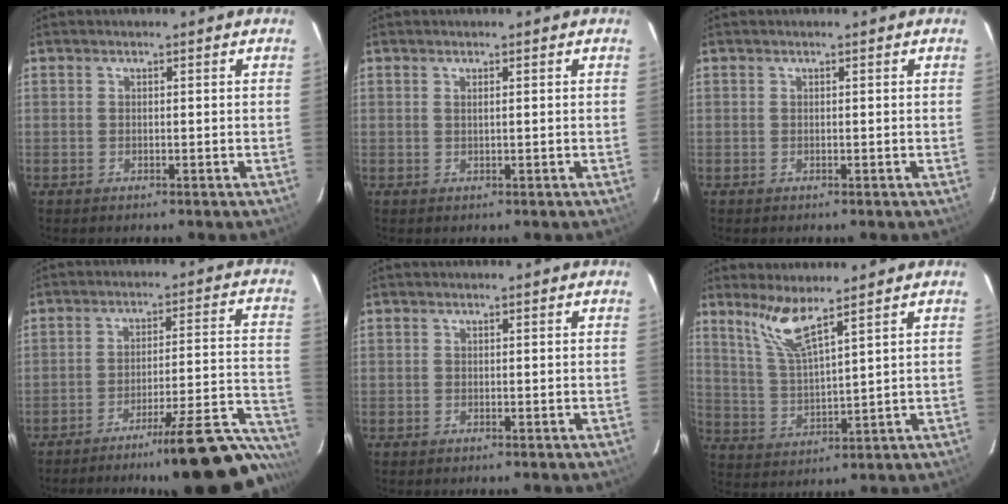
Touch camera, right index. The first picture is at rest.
{"total": 0.6, "force": [0.2, -0.2, 0.6], "torque": [-0.011, 0.002, 0.004]}
{"total": 0.0}
{"total": 21.9, "force": [-18.3, 1.8, 11.8], "torque": [-0.130, -0.007, -0.253]}
{"total": 0.0}
{"total": 7.4, "force": [5.6, 0.3, 4.9], "torque": [-0.097, -0.004, 0.120]}